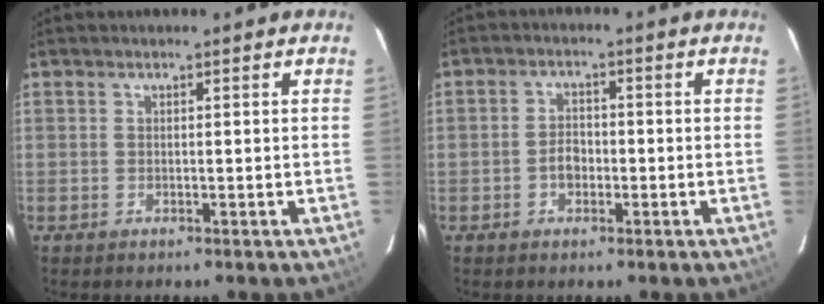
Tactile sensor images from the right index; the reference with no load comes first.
{"total": 3.2, "force": [-1.1, 2.3, 1.9], "torque": [-0.037, 0.007, -0.018]}